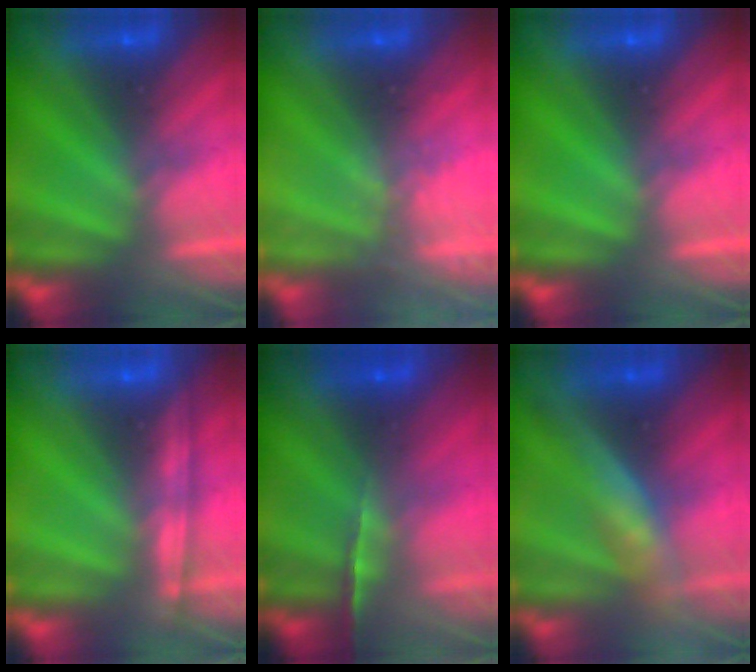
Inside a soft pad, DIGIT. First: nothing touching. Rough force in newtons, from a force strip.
{"total": 2.2}
{"total": 0.0}
{"total": 1.2}
{"total": 1.7}
{"total": 4.5}